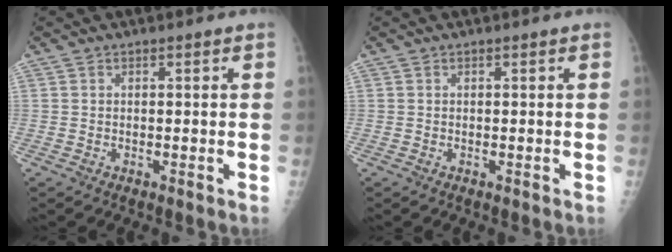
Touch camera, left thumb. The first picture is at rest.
{"total": 0.0}